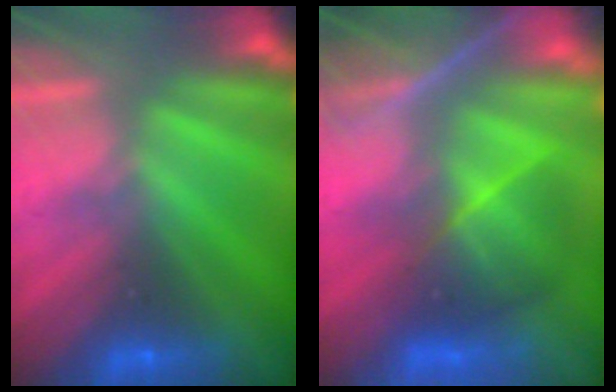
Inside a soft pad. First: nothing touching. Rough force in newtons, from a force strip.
{"total": 8.3}